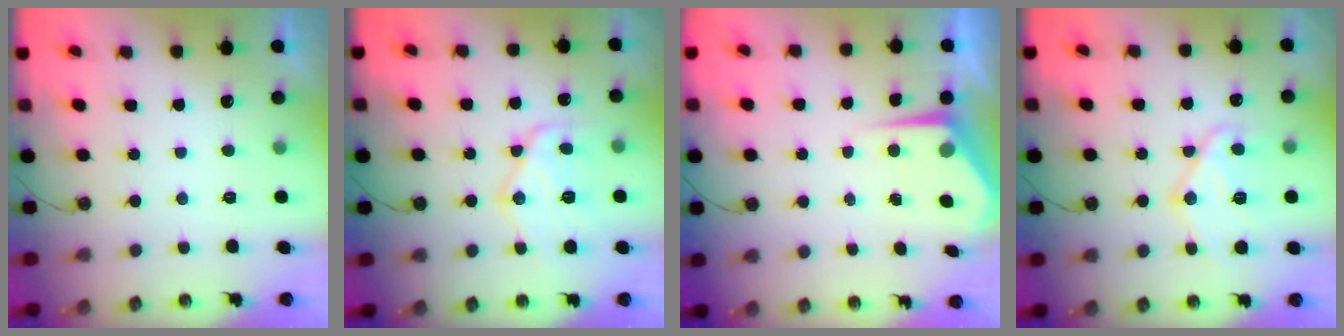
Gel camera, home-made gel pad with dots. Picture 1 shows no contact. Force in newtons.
{"total": 15.4, "press": 15.4, "slide": 1.1}
{"total": 4.8, "press": 4.8, "slide": 0.4}
{"total": 13.9, "press": 13.8, "slide": 1.4}